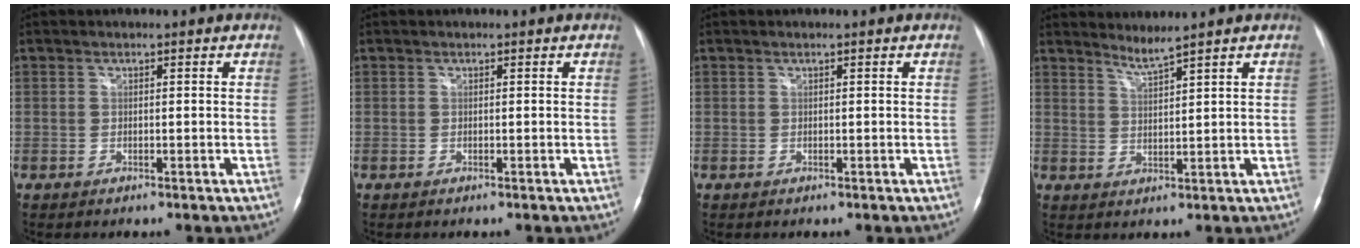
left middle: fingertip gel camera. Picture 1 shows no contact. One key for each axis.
{"total": 0.0}
{"total": 0.0}
{"total": 2.6, "fx": 2.4, "fy": -1.1, "fz": 0.5, "tx": -0.015, "ty": -0.012, "tz": 0.051}